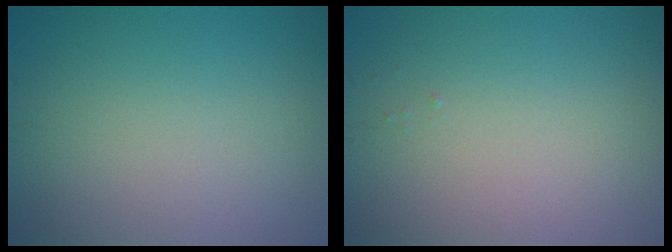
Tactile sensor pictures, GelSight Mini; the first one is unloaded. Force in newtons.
{"total": 0.0}